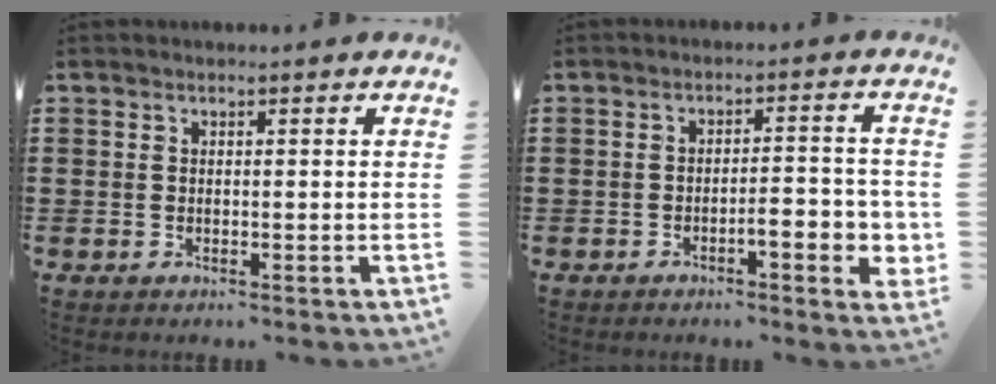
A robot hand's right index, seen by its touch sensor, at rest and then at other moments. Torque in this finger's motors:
{"motor_torque": [0.22, -0.04, 0.35, 0.08]}